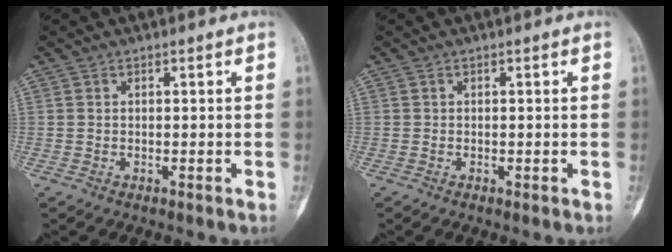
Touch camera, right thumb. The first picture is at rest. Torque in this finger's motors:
{"motor_torque": [-0.09, -0.15, 0.04, 0.01, -0.03]}